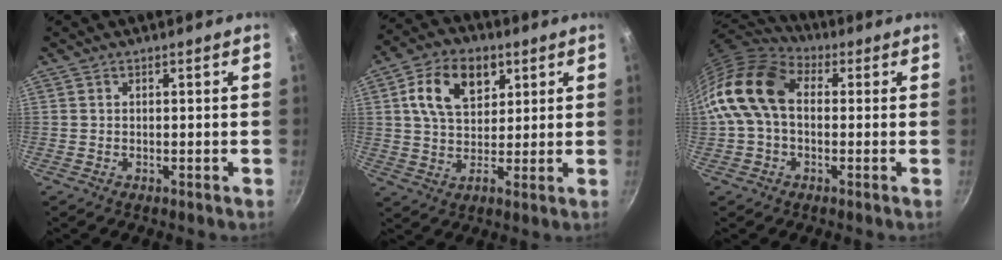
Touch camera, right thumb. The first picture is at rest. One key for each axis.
{"total": 12.0, "fx": 4.2, "fy": 8.1, "fz": 7.8, "tx": -0.106, "ty": 0.001, "tz": 0.063}
{"total": 15.3, "fx": 1.1, "fy": 10.6, "fz": 11.0, "tx": -0.194, "ty": 0.031, "tz": 0.000}